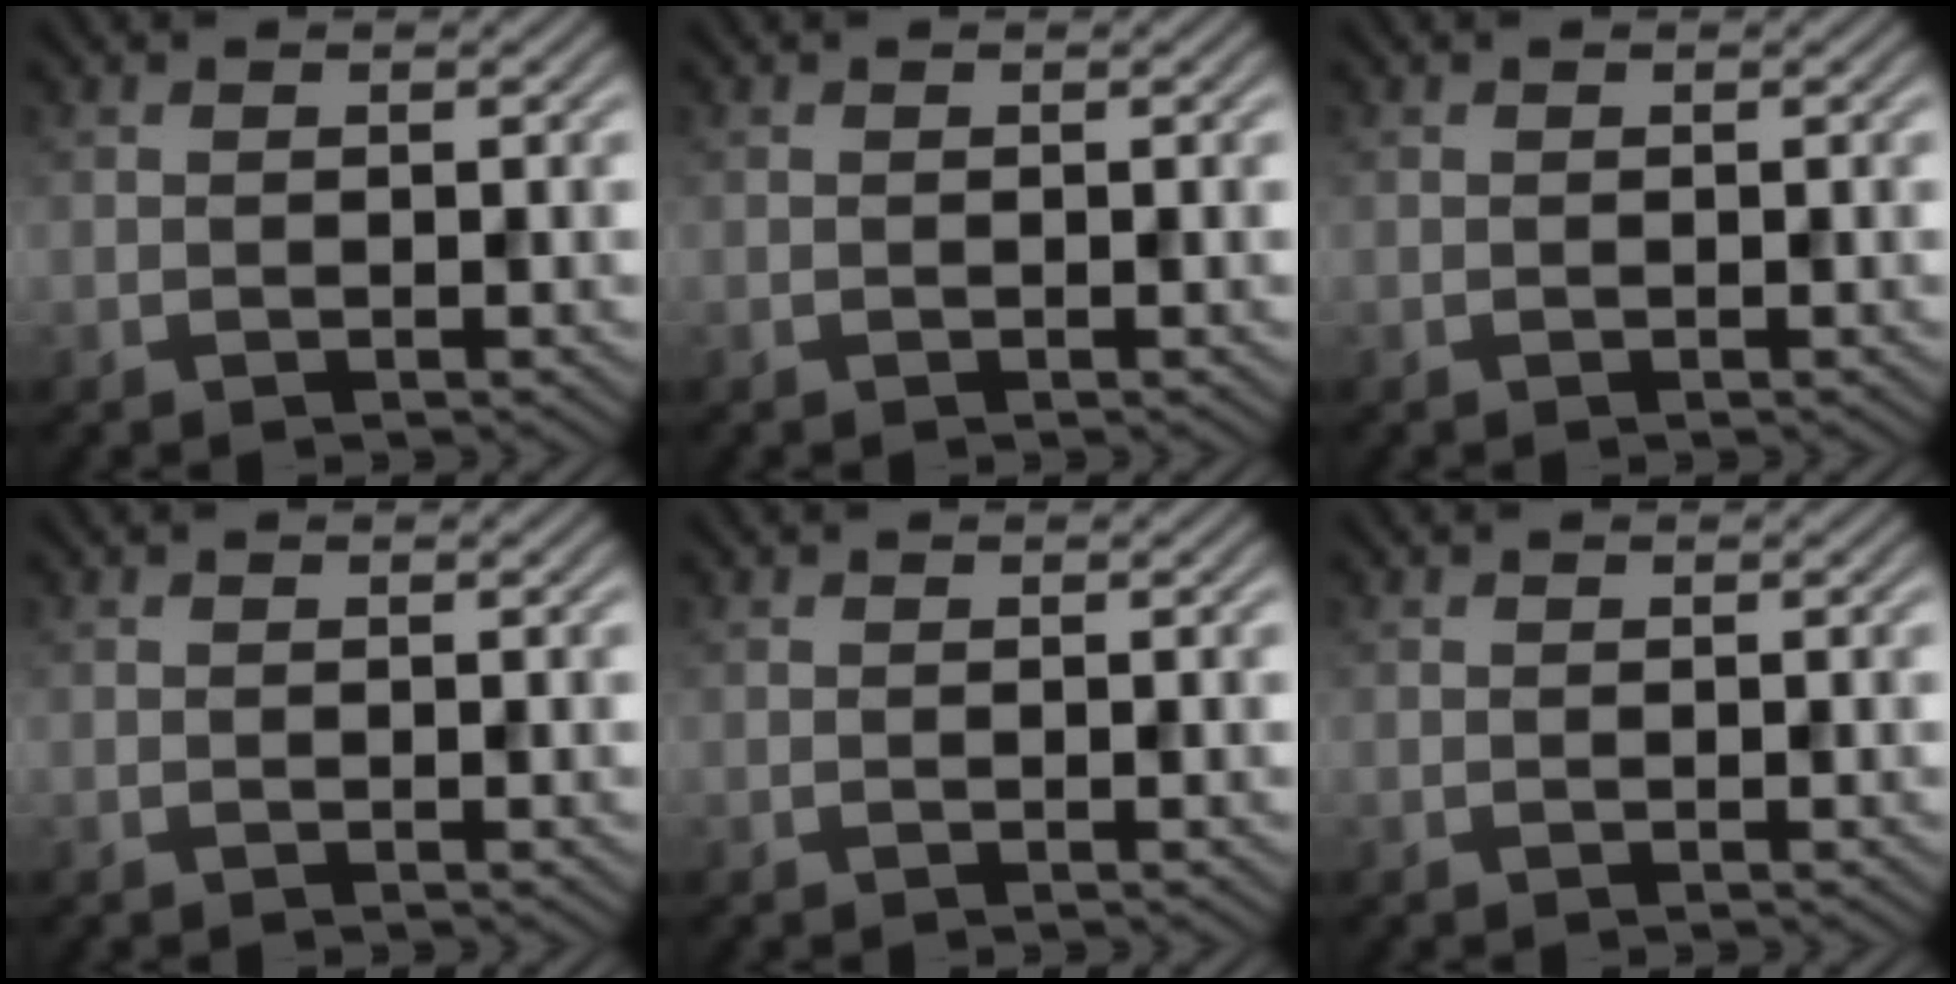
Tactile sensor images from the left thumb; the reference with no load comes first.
{"total": 0.0}
{"total": 0.0}
{"total": 0.0}
{"total": 0.0}
{"total": 0.0}